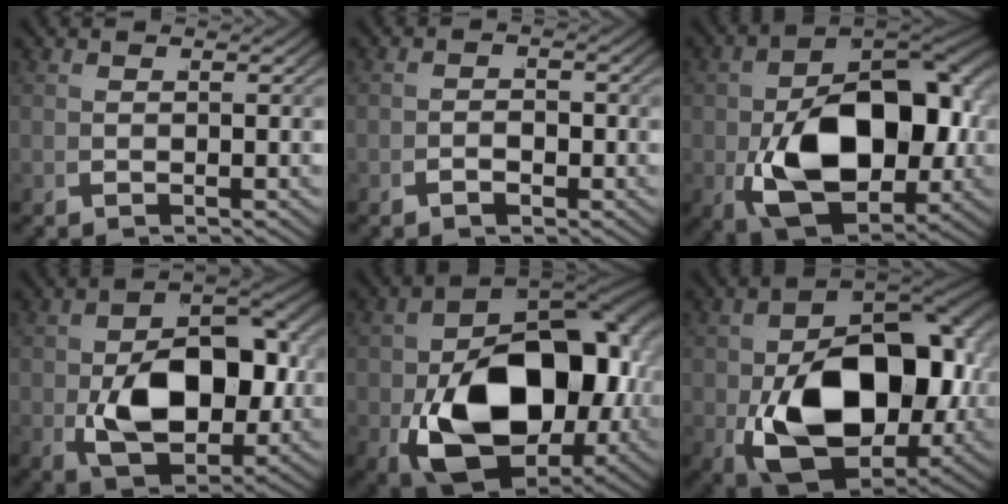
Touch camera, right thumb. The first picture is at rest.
{"total": 1.1, "force": [-0.8, 0.7, 0.4], "torque": [0.010, 0.002, -0.019]}
{"total": 17.4, "force": [-1.3, 10.5, 13.8], "torque": [-0.271, -0.051, 0.005]}
{"total": 11.5, "force": [-0.5, 7.0, 9.2], "torque": [-0.177, -0.027, 0.005]}
{"total": 21.3, "force": [-2.2, 13.1, 16.7], "torque": [-0.320, -0.069, 0.000]}
{"total": 19.2, "force": [-2.0, 11.5, 15.2], "torque": [-0.289, -0.060, -0.001]}